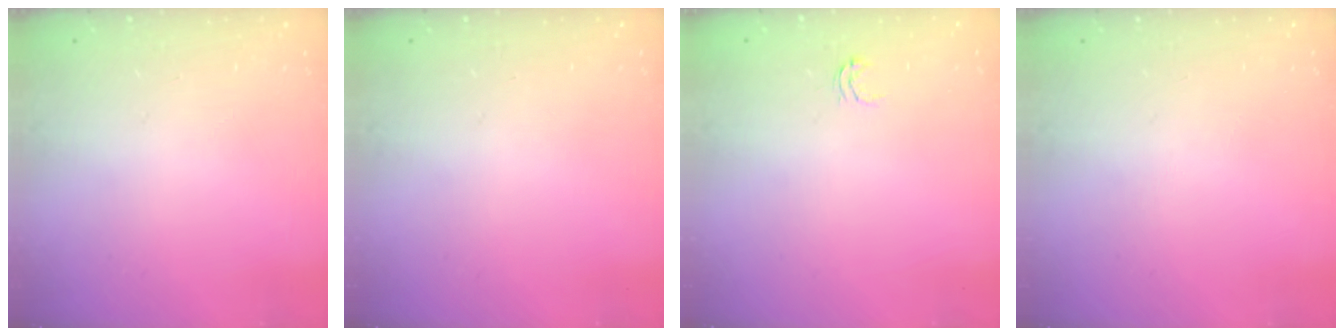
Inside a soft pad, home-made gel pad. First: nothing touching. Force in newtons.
{"total": 0.0}
{"total": 2.6, "press": 2.6, "slide": 0.4}
{"total": 0.0}